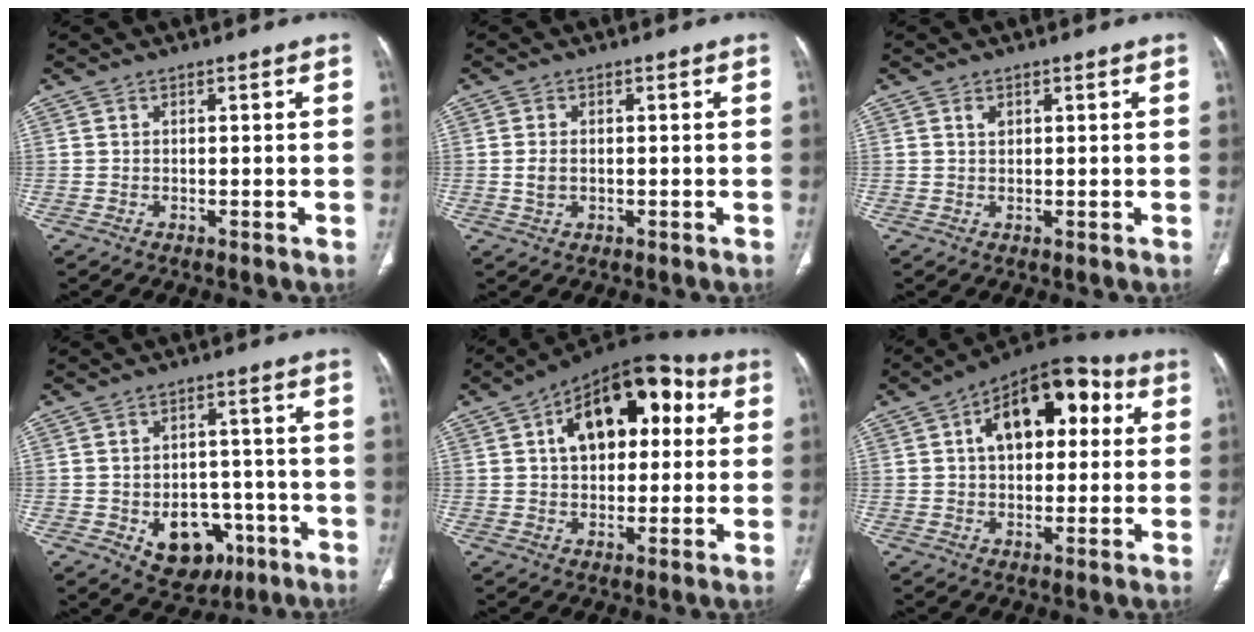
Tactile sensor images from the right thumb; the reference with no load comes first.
{"total": 2.5, "force": [-0.2, 1.6, 1.8], "torque": [-0.039, 0.000, -0.003]}
{"total": 1.2, "force": [0.6, 0.8, 0.7], "torque": [-0.004, -0.001, 0.011]}
{"total": 11.4, "force": [-4.5, 8.3, 6.5], "torque": [-0.052, 0.029, -0.049]}
{"total": 18.2, "force": [4.4, 10.7, 14.0], "torque": [-0.170, 0.030, 0.057]}
{"total": 16.6, "force": [3.9, 9.6, 13.0], "torque": [-0.157, 0.030, 0.052]}